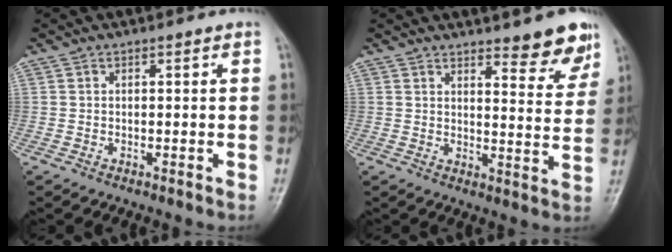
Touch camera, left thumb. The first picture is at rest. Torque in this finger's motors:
{"motor_torque": [0.34, 0.22, 0.03, -0.18, 0.09]}